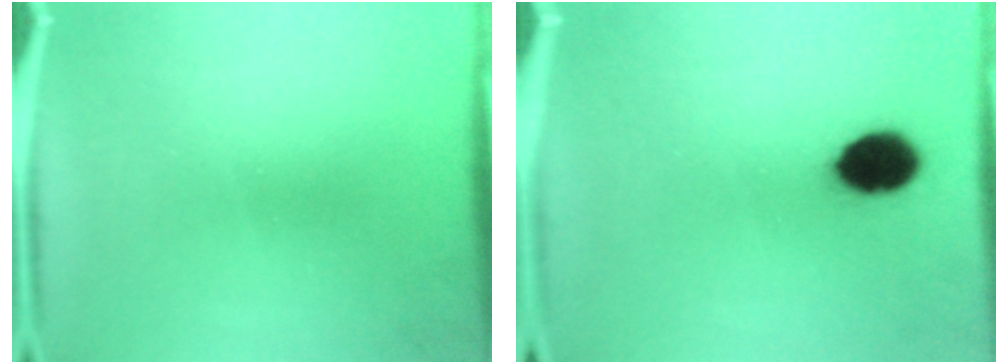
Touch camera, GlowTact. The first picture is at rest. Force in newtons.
{"total": 8.6}